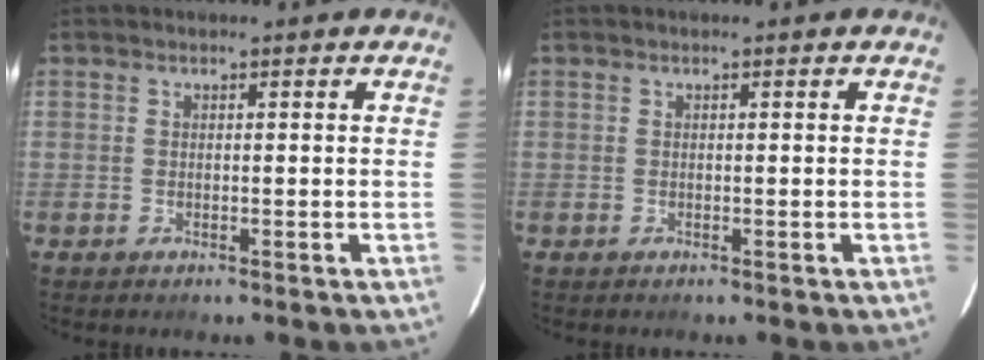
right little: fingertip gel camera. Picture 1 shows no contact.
{"total": 0.0}